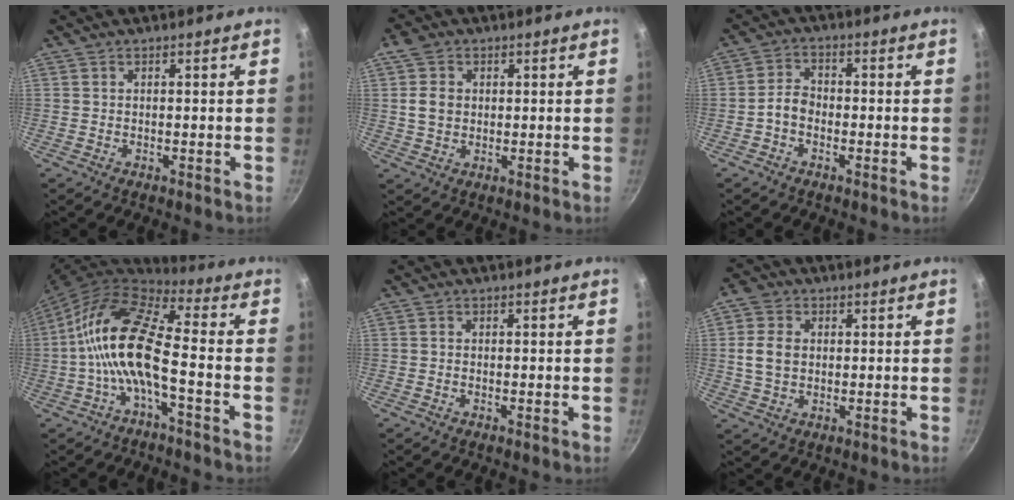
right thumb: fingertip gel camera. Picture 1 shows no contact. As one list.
[{"total": 5.3, "force": [0.9, 4.3, 3.0], "torque": [-0.039, -0.001, 0.012]}, {"total": 3.7, "force": [-1.5, 2.6, 2.1], "torque": [-0.033, 0.026, -0.035]}, {"total": 14.0, "force": [-2.8, 4.9, 12.8], "torque": [-0.256, 0.039, -0.068]}, {"total": 0.0}, {"total": 6.8, "force": [0.9, 5.2, 4.2], "torque": [-0.061, 0.002, 0.011]}]